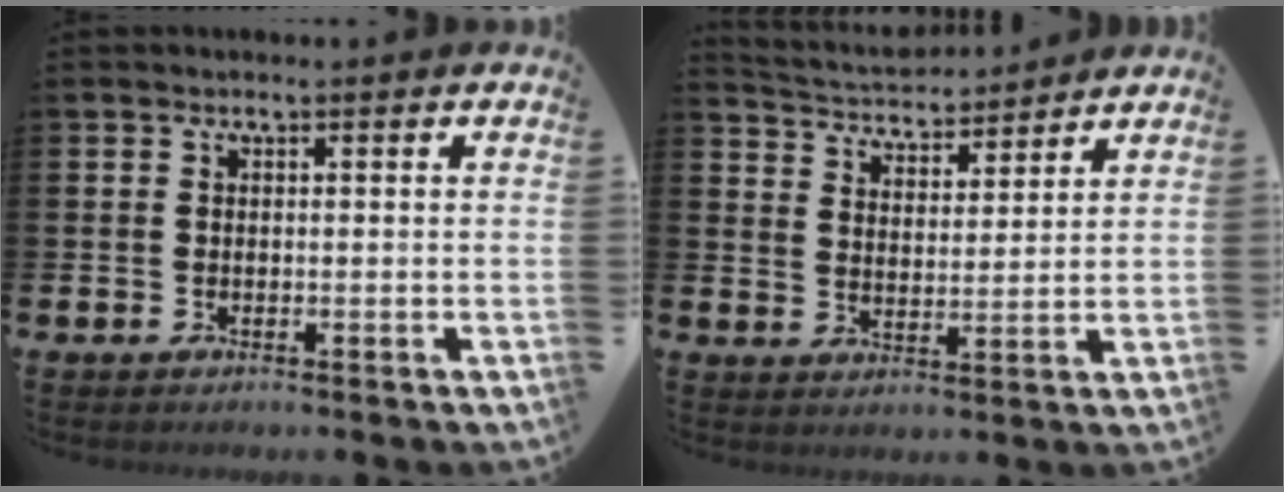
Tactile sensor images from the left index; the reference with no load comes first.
{"total": 4.3, "force": [4.1, 1.0, -0.3], "torque": [-0.022, -0.030, 0.071]}